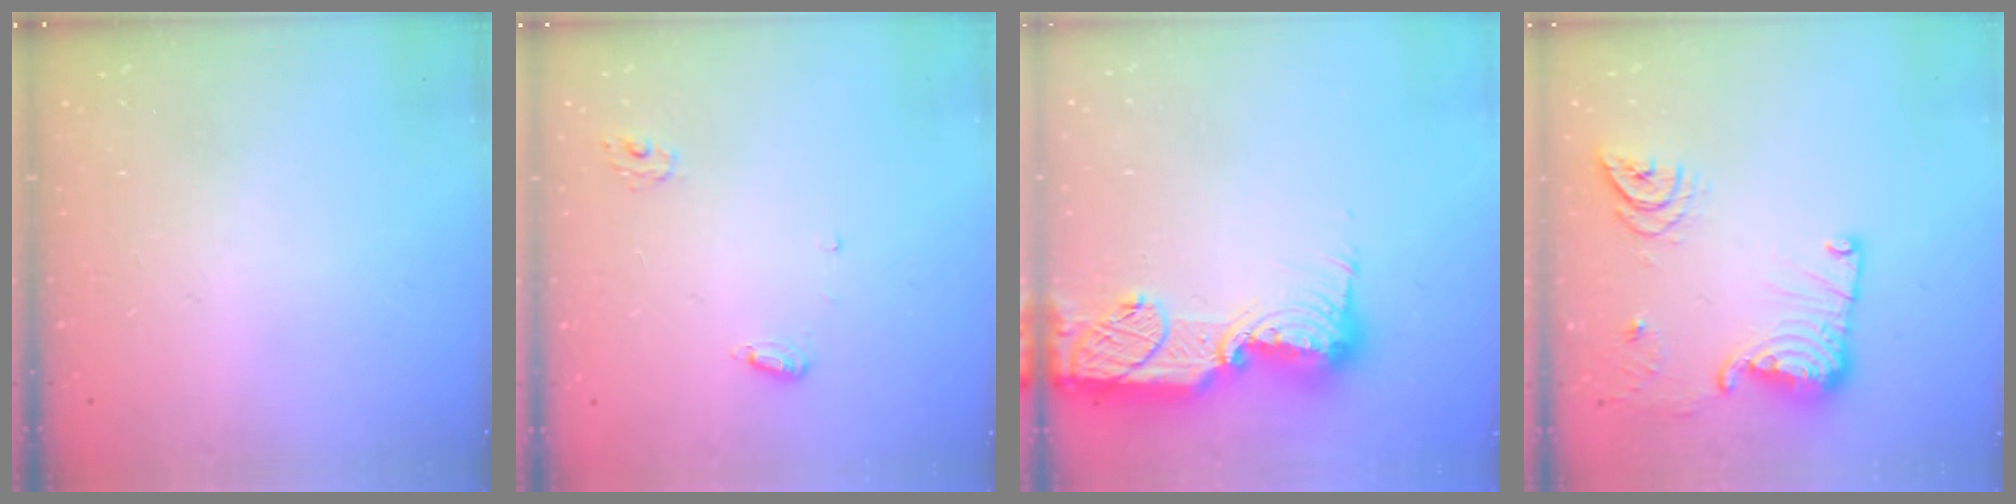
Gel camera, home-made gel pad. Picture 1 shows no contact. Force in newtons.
{"total": 4.7, "press": 4.7, "slide": 0.4}
{"total": 17.3, "press": 17.2, "slide": 1.5}
{"total": 15.7, "press": 15.5, "slide": 2.6}